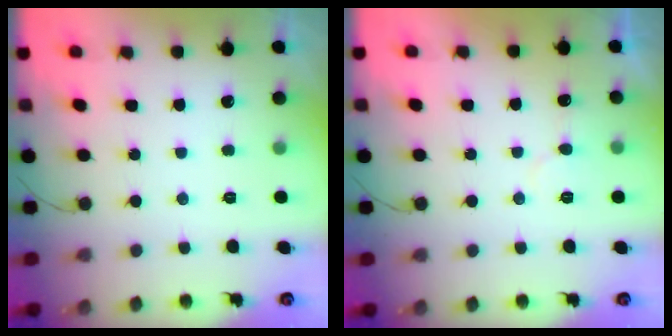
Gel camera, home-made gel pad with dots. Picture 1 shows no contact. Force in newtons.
{"total": 6.5, "press": 6.5, "slide": 0.4}